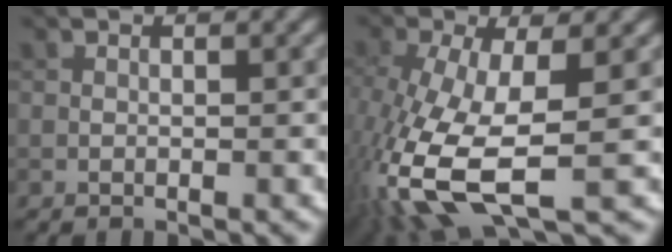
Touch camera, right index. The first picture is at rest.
{"total": 10.1, "force": [-3.2, 4.4, 8.5], "torque": [-0.205, -0.026, -0.058]}